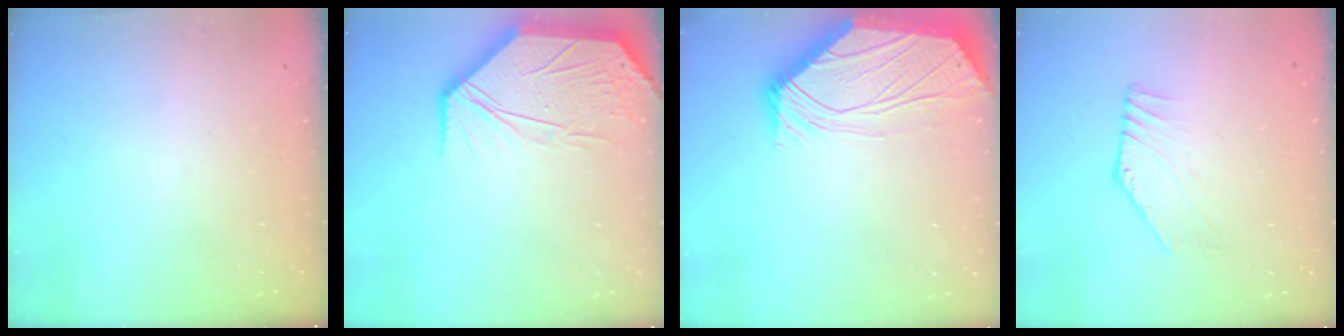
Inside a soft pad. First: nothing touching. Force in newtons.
{"total": 13.6, "press": 13.5, "slide": 1.2}
{"total": 4.5, "press": 4.4, "slide": 0.6}
{"total": 2.7, "press": 2.7, "slide": 0.2}